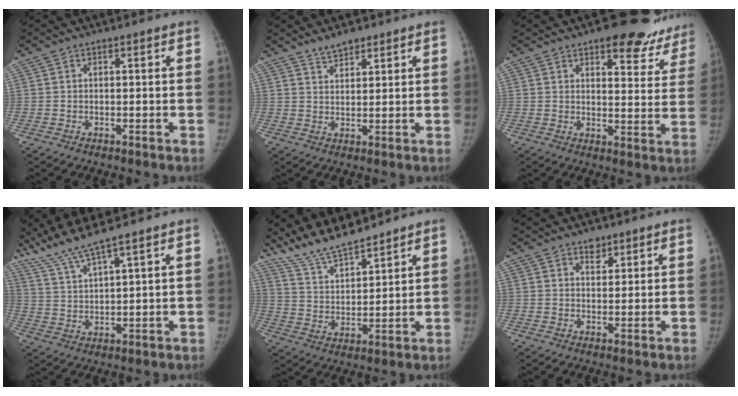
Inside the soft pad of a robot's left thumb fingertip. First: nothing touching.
{"total": 0.9, "force": [0.8, 0.1, 0.3], "torque": [-0.006, 0.000, 0.015]}
{"total": 15.3, "force": [11.8, 6.6, 7.2], "torque": [-0.021, -0.066, 0.125]}
{"total": 8.4, "force": [6.8, 0.0, 4.8], "torque": [-0.103, -0.029, 0.144]}
{"total": 10.1, "force": [9.2, 2.0, 3.5], "torque": [-0.053, -0.044, 0.179]}
{"total": 2.8, "force": [1.9, 1.8, 1.0], "torque": [0.003, -0.013, 0.029]}